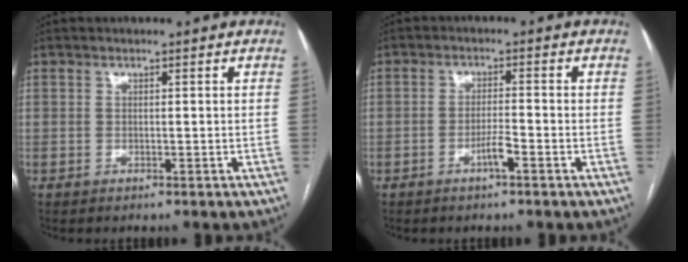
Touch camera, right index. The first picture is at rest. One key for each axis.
{"total": 2.9, "fx": -1.7, "fy": 0.0, "fz": 2.4, "tx": -0.045, "ty": -0.001, "tz": -0.031}